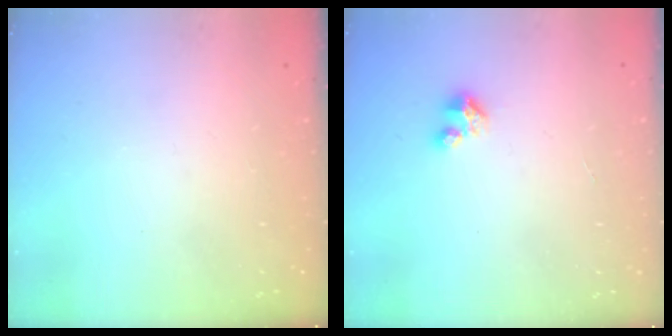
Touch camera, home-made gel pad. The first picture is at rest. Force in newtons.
{"total": 2.5, "press": 2.5, "slide": 0.3}